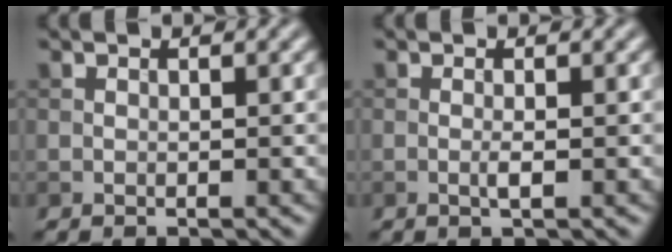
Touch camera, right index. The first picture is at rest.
{"total": 1.0, "force": [-0.2, 0.1, 1.0], "torque": [-0.020, -0.002, -0.006]}